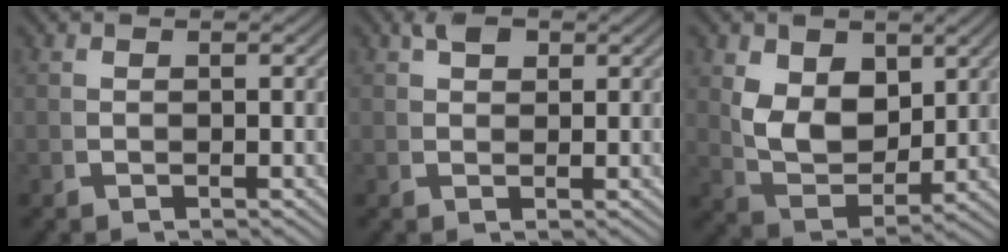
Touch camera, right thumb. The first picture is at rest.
{"total": 2.5, "force": [1.8, 1.1, 1.3], "torque": [-0.019, 0.001, 0.037]}
{"total": 7.0, "force": [1.5, 4.6, 5.1], "torque": [-0.122, -0.042, 0.046]}